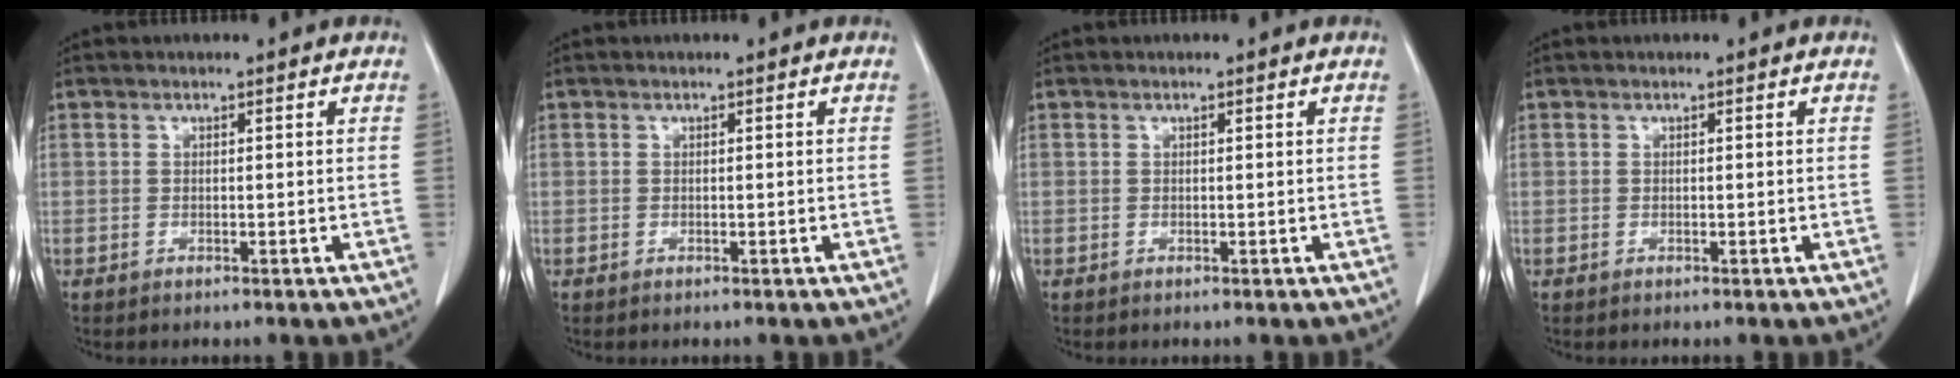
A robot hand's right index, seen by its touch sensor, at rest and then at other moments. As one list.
[{"total": 0.0}, {"total": 0.0}, {"total": 0.0}]